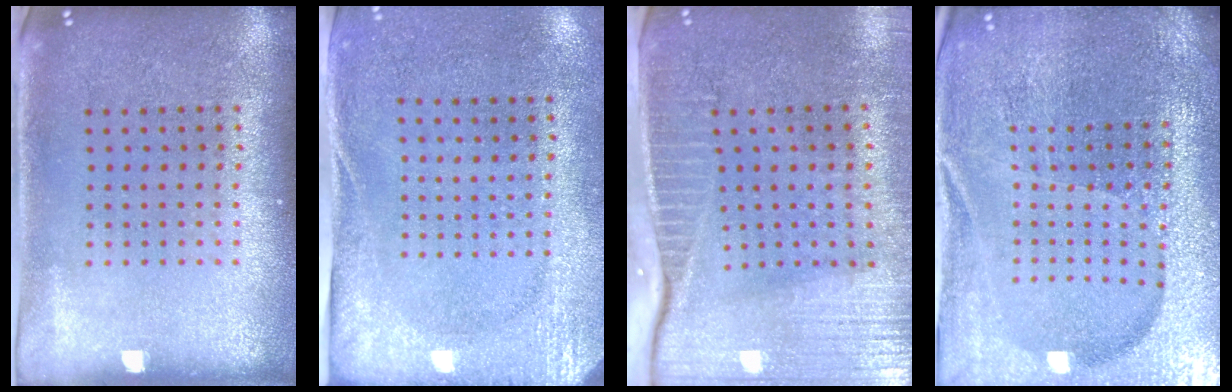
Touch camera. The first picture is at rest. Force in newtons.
{"total": 2.7, "press": 2.2, "slide": 1.7}
{"total": 3.9, "press": 3.5, "slide": 1.7}
{"total": 4.6, "press": 4.3, "slide": 1.4}